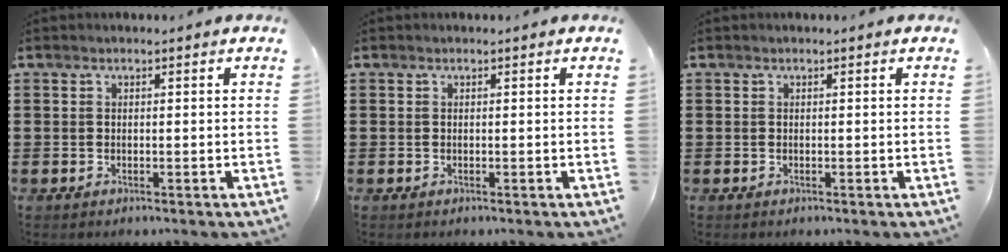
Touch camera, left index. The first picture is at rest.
{"total": 0.0}
{"total": 0.0}